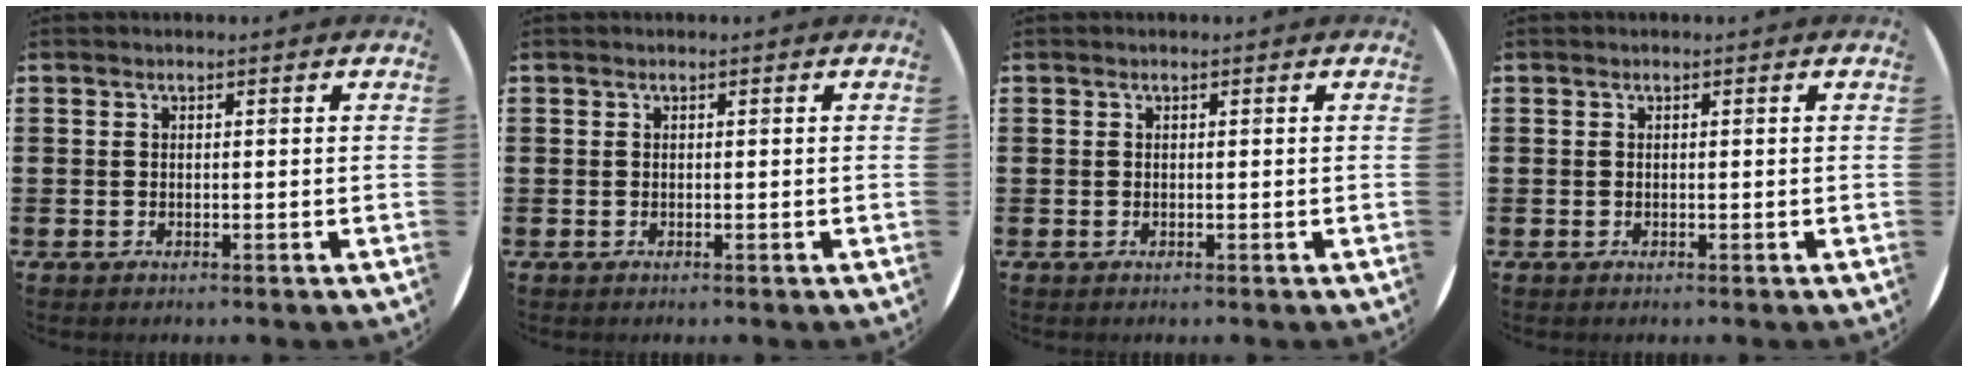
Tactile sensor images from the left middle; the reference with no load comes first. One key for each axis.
{"total": 0.0}
{"total": 0.0}
{"total": 0.0}